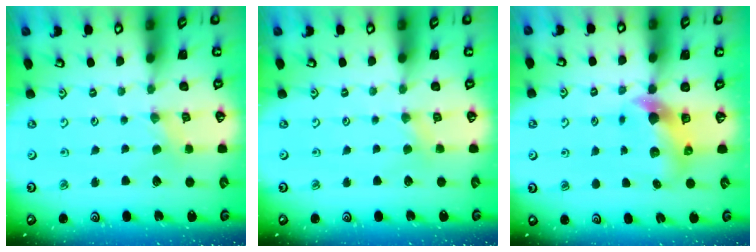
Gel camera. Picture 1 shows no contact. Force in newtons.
{"total": 1.6, "press": 1.6, "slide": 0.4}
{"total": 6.8, "press": 6.8, "slide": 0.9}